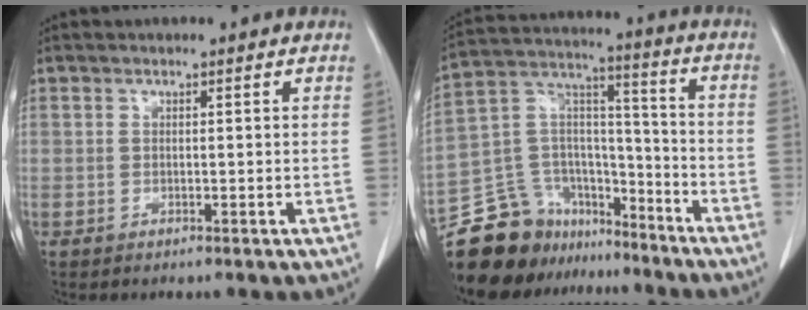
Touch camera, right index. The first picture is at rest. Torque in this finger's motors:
{"motor_torque": [-0.36, -0.23, -0.88, -0.21]}